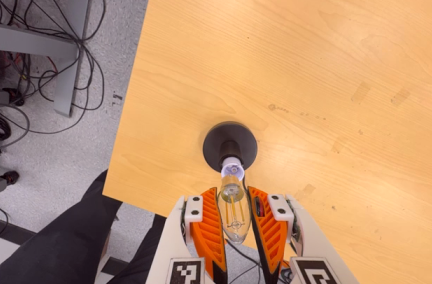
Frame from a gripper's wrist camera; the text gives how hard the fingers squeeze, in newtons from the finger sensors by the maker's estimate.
{"total": 15.5, "left": 15.9, "right": 15.2}